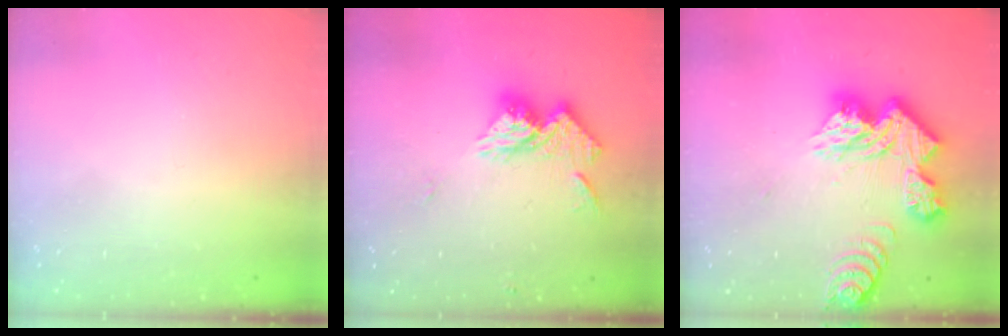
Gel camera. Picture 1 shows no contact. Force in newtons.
{"total": 12.6, "press": 12.6, "slide": 1.1}
{"total": 20.1, "press": 20.0, "slide": 1.8}